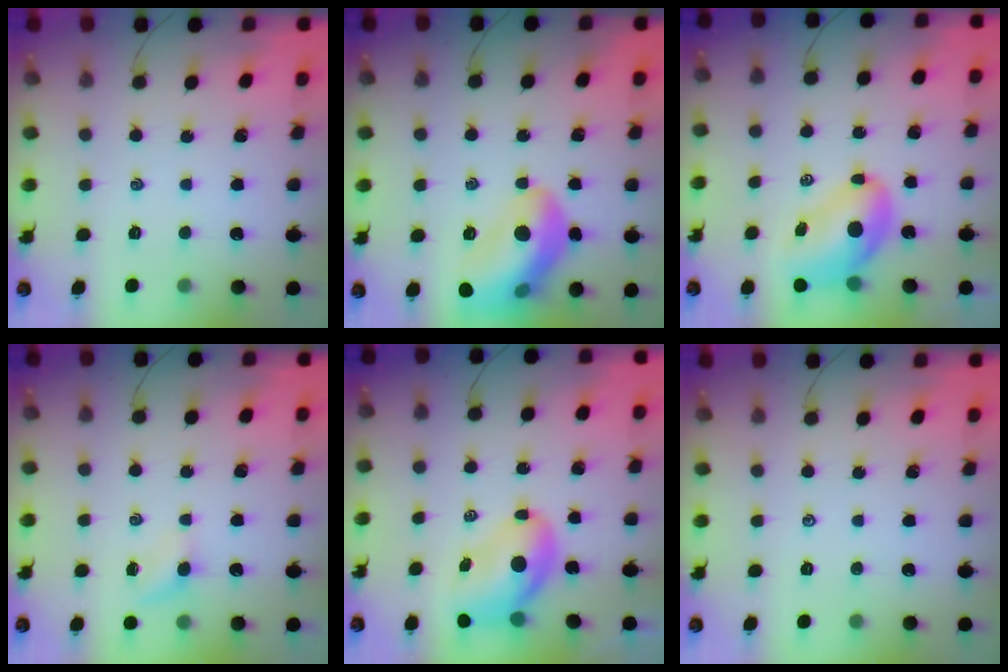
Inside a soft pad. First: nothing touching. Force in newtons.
{"total": 15.7, "press": 15.6, "slide": 1.9}
{"total": 8.3, "press": 8.2, "slide": 1.4}
{"total": 4.2, "press": 3.9, "slide": 1.3}
{"total": 7.7, "press": 7.4, "slide": 2.2}
{"total": 0.0}